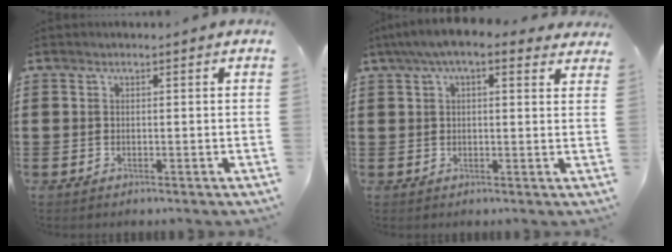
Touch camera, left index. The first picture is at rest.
{"total": 5.3, "force": [3.4, 1.4, 3.9], "torque": [-0.082, 0.003, 0.058]}